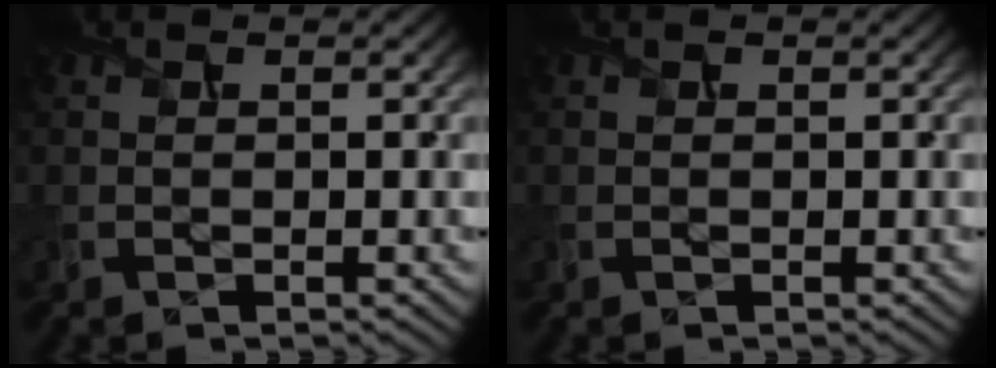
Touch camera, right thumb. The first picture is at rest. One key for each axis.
{"total": 0.0}